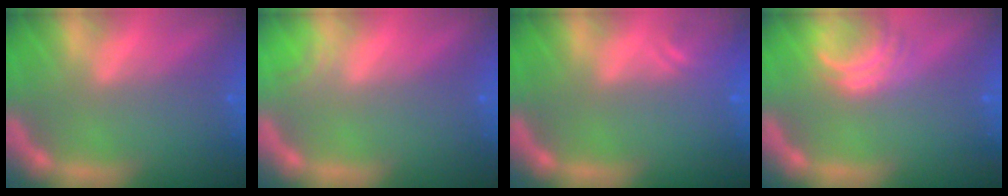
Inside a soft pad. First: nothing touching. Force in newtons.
{"total": 0.9}
{"total": 1.9}
{"total": 3.0}